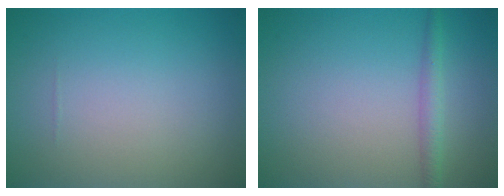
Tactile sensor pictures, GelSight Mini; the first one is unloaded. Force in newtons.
{"total": 1.8, "press": 1.8, "slide": 0.1}